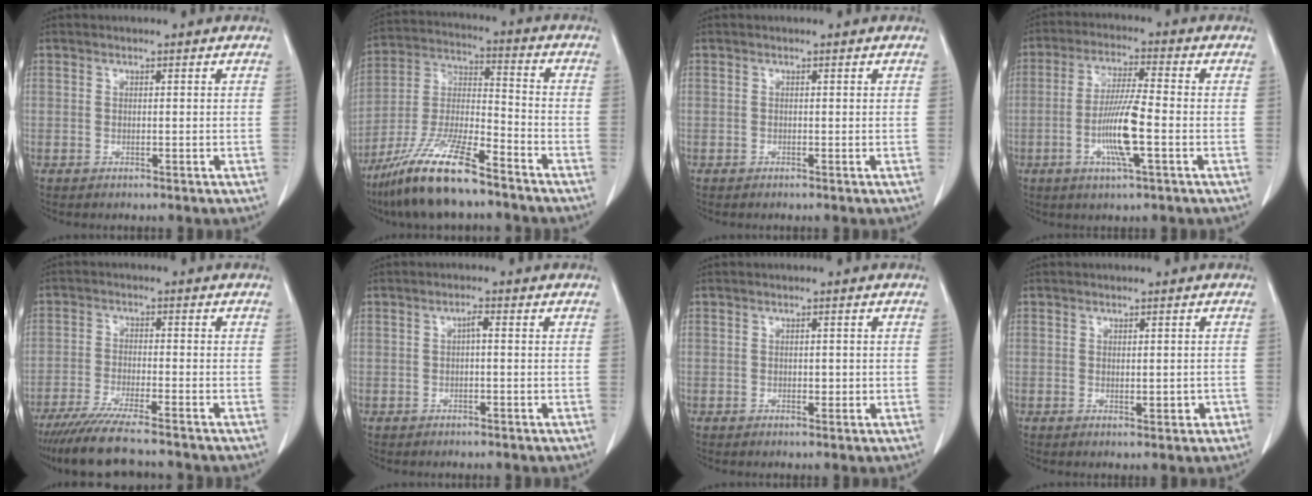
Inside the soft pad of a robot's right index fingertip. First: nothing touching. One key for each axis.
{"total": 14.9, "fx": -10.8, "fy": 2.2, "fz": 10.0, "tx": -0.207, "ty": -0.018, "tz": -0.199}
{"total": 0.0}
{"total": 9.1, "fx": -2.4, "fy": 0.4, "fz": 8.8, "tx": -0.170, "ty": -0.008, "tz": -0.050}
{"total": 11.0, "fx": -9.4, "fy": 0.4, "fz": 5.7, "tx": -0.088, "ty": -0.030, "tz": -0.152}
{"total": 1.3, "fx": 0.0, "fy": 0.3, "fz": 1.3, "tx": -0.023, "ty": 0.004, "tz": 0.000}
{"total": 1.3, "fx": -0.1, "fy": 0.7, "fz": 1.0, "tx": -0.013, "ty": 0.000, "tz": 0.001}
{"total": 2.2, "fx": -0.5, "fy": 1.0, "fz": 1.9, "tx": -0.025, "ty": -0.002, "tz": 0.000}